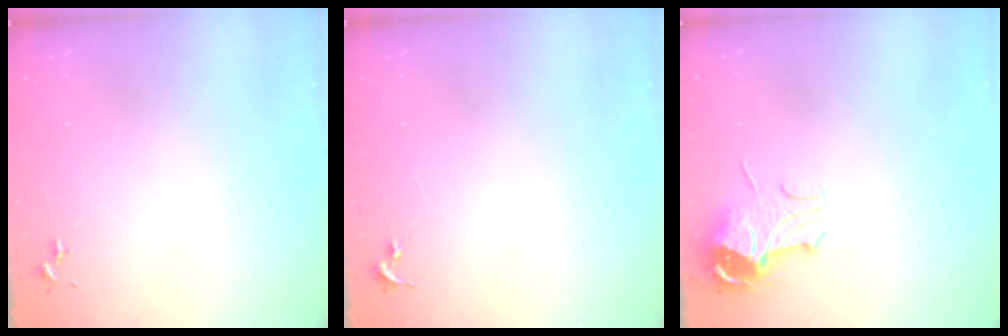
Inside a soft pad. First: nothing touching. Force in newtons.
{"total": 0.0}
{"total": 9.5, "press": 9.4, "slide": 1.3}